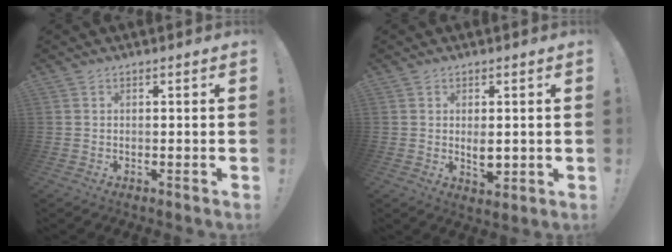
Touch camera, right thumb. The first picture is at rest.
{"total": 4.1, "force": [0.2, 2.2, 3.4], "torque": [-0.046, 0.000, 0.003]}